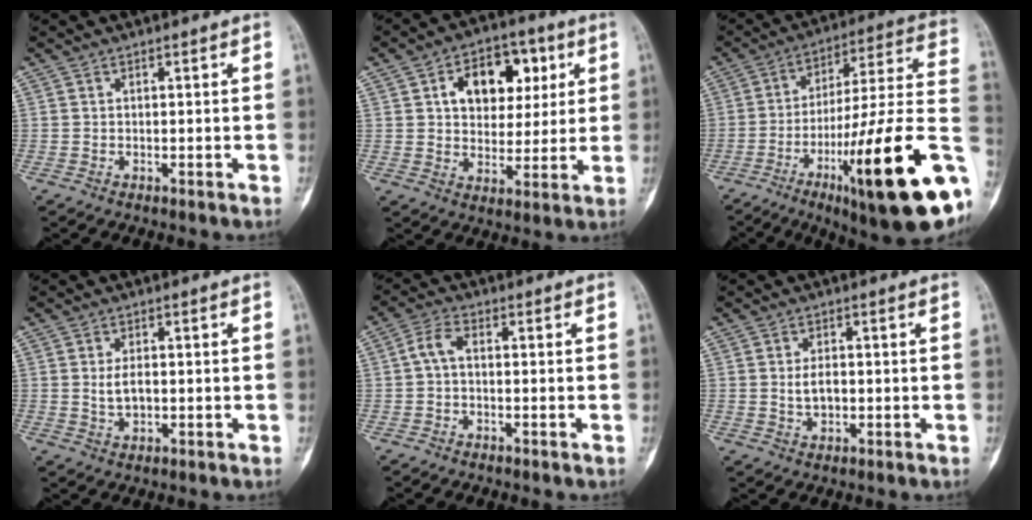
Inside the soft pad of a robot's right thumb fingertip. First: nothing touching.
{"total": 13.9, "force": [4.5, 9.4, 9.2], "torque": [-0.088, 0.003, 0.069]}
{"total": 29.0, "force": [-10.1, 5.1, 26.7], "torque": [-0.357, 0.032, -0.147]}
{"total": 3.4, "force": [0.1, 1.9, 2.7], "torque": [-0.049, -0.003, 0.007]}
{"total": 3.5, "force": [-0.2, 1.7, 3.0], "torque": [-0.063, 0.012, -0.011]}
{"total": 3.4, "force": [0.0, 2.1, 2.7], "torque": [-0.043, -0.001, 0.003]}